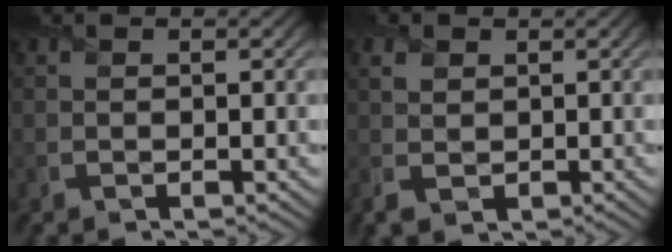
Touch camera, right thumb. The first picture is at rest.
{"total": 2.9, "force": [0.5, 2.1, 1.9], "torque": [-0.053, 0.001, 0.010]}